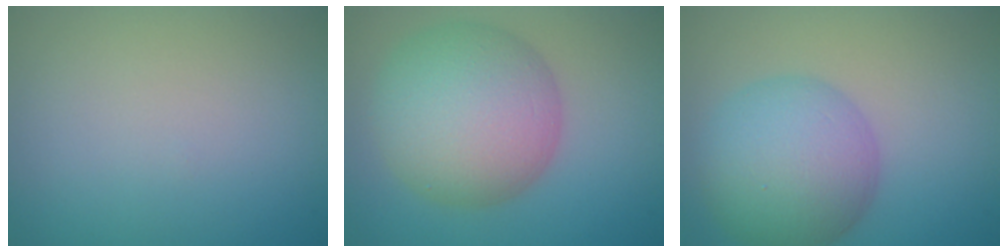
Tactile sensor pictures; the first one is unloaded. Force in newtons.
{"total": 9.9, "press": 9.8, "slide": 0.5}
{"total": 7.8, "press": 7.8, "slide": 0.4}